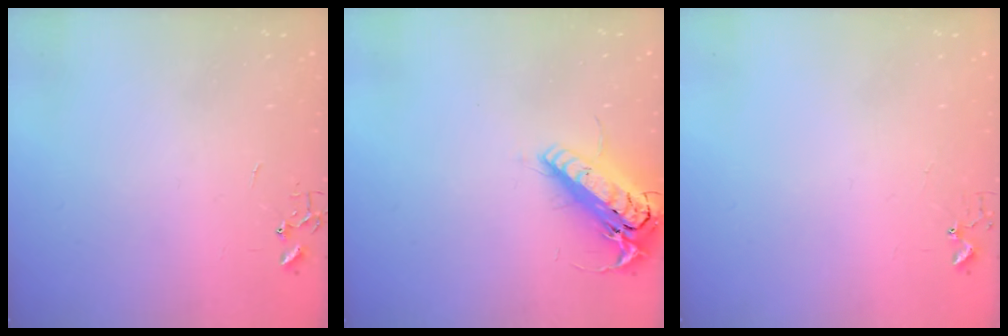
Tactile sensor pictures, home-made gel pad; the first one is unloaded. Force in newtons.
{"total": 17.8, "press": 17.5, "slide": 3.4}
{"total": 2.7, "press": 2.7, "slide": 0.2}